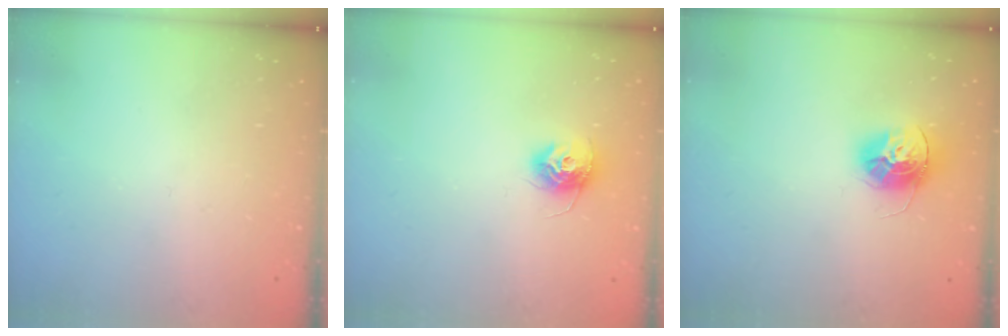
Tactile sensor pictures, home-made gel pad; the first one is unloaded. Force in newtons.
{"total": 10.3, "press": 10.3, "slide": 0.4}
{"total": 12.8, "press": 12.7, "slide": 1.3}